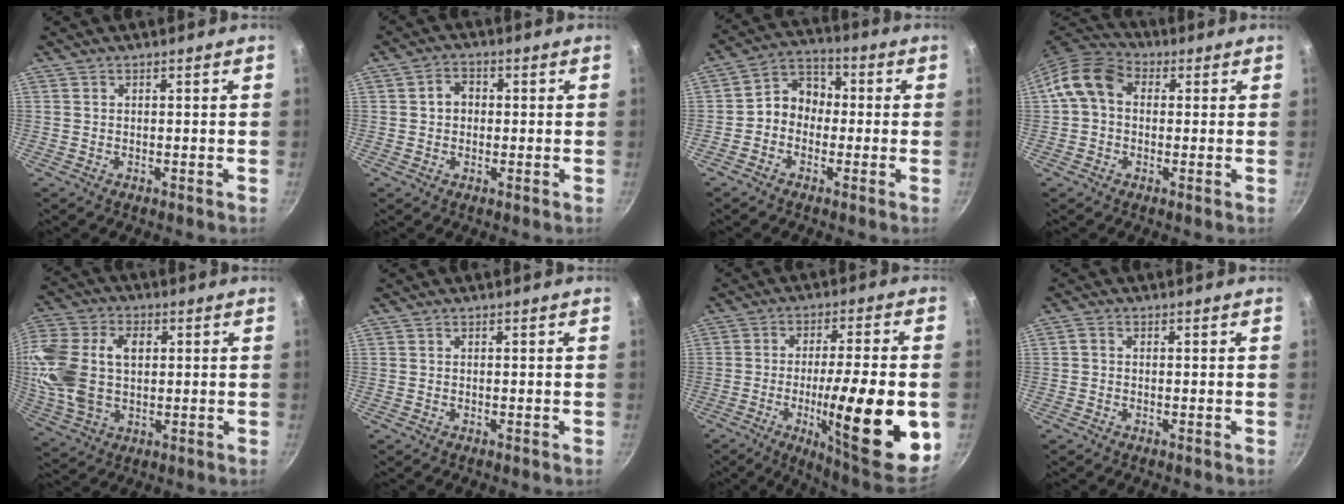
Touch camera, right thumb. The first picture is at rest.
{"total": 3.8, "force": [0.2, 3.2, 2.1], "torque": [-0.014, 0.009, -0.001]}
{"total": 7.5, "force": [-0.9, 6.4, 3.9], "torque": [-0.029, 0.031, -0.038]}
{"total": 9.3, "force": [1.1, 7.2, 5.7], "torque": [-0.088, 0.024, -0.001]}
{"total": 18.2, "force": [2.1, 12.4, 13.2], "torque": [-0.274, 0.017, 0.036]}
{"total": 0.0}
{"total": 23.1, "force": [-4.9, 4.9, 22.0], "torque": [-0.308, 0.004, -0.070]}
{"total": 1.0, "force": [-0.2, 0.8, 0.5], "torque": [-0.012, 0.005, -0.005]}